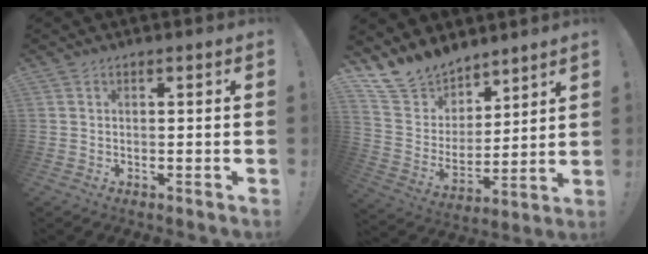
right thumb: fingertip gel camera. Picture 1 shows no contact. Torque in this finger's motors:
{"motor_torque": [0.41, 0.46, -0.01, 0.33, 0.01]}